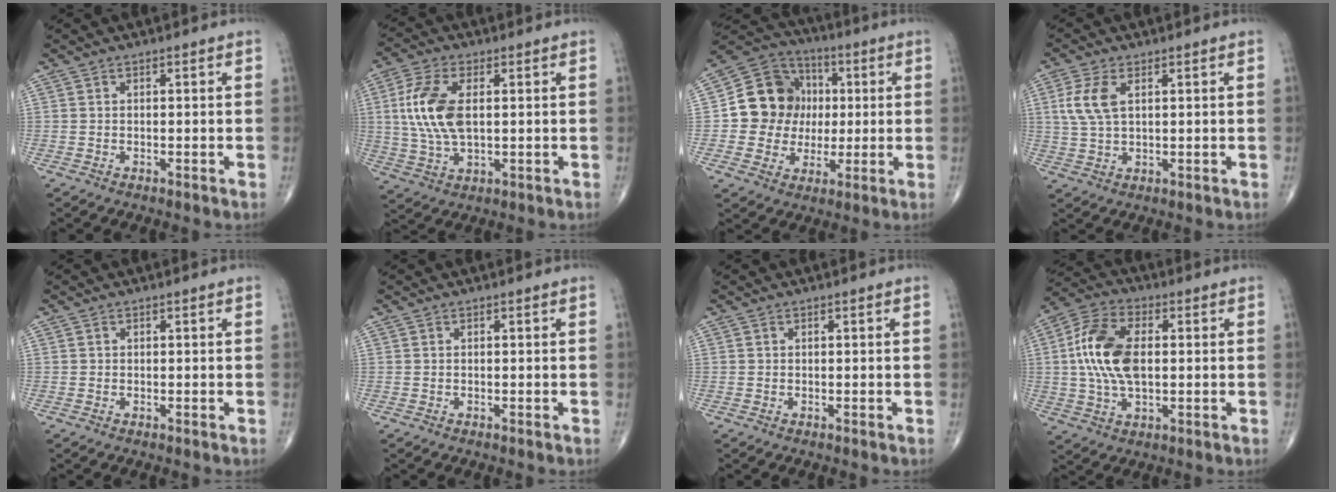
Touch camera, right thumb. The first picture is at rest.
{"total": 11.5, "force": [1.5, 5.8, 9.8], "torque": [-0.215, 0.000, 0.032]}
{"total": 14.1, "force": [1.0, 12.8, 6.0], "torque": [-0.060, 0.020, 0.017]}
{"total": 6.3, "force": [1.9, 3.2, 5.1], "torque": [-0.121, 0.003, 0.041]}
{"total": 0.0}
{"total": 0.0}
{"total": 0.0}
{"total": 13.8, "force": [1.1, 7.6, 11.5], "torque": [-0.236, 0.014, 0.017]}